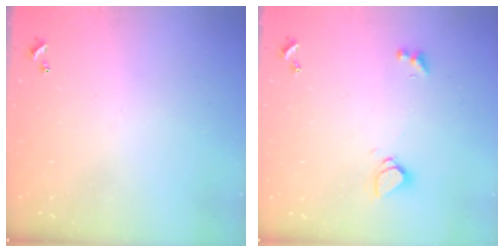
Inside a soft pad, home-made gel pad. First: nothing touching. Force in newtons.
{"total": 1.6, "press": 1.5, "slide": 0.4}